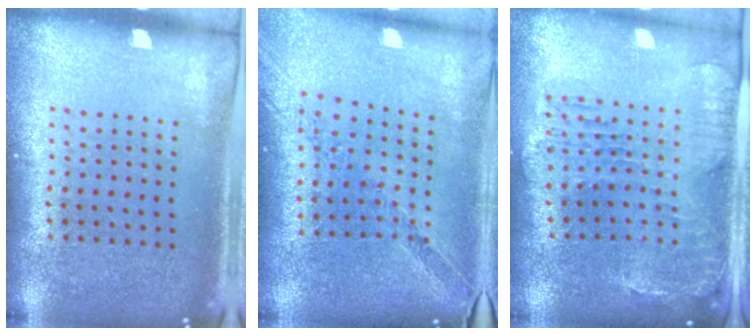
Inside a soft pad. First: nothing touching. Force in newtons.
{"total": 0.6, "press": 0.6, "slide": 0.1}
{"total": 0.9, "press": 0.8, "slide": 0.3}